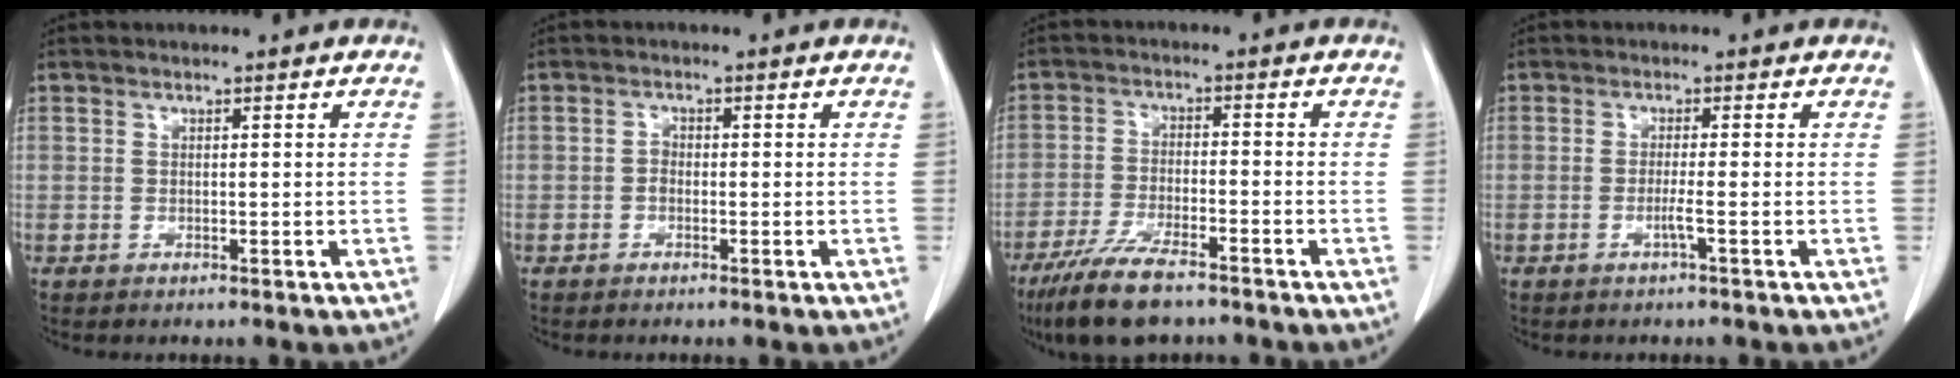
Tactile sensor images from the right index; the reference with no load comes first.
{"total": 1.1, "force": [-0.4, 0.8, 0.7], "torque": [-0.010, 0.005, -0.010]}
{"total": 9.9, "force": [-7.6, 2.0, 6.1], "torque": [-0.113, -0.022, -0.131]}
{"total": 1.7, "force": [-0.7, -0.5, 1.4], "torque": [-0.027, -0.001, -0.017]}